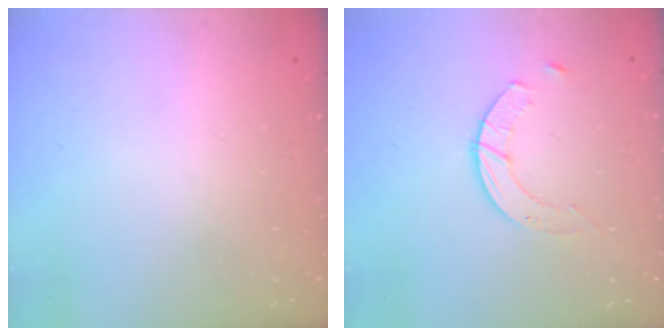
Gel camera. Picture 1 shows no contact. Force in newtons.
{"total": 5.1, "press": 5.1, "slide": 0.6}